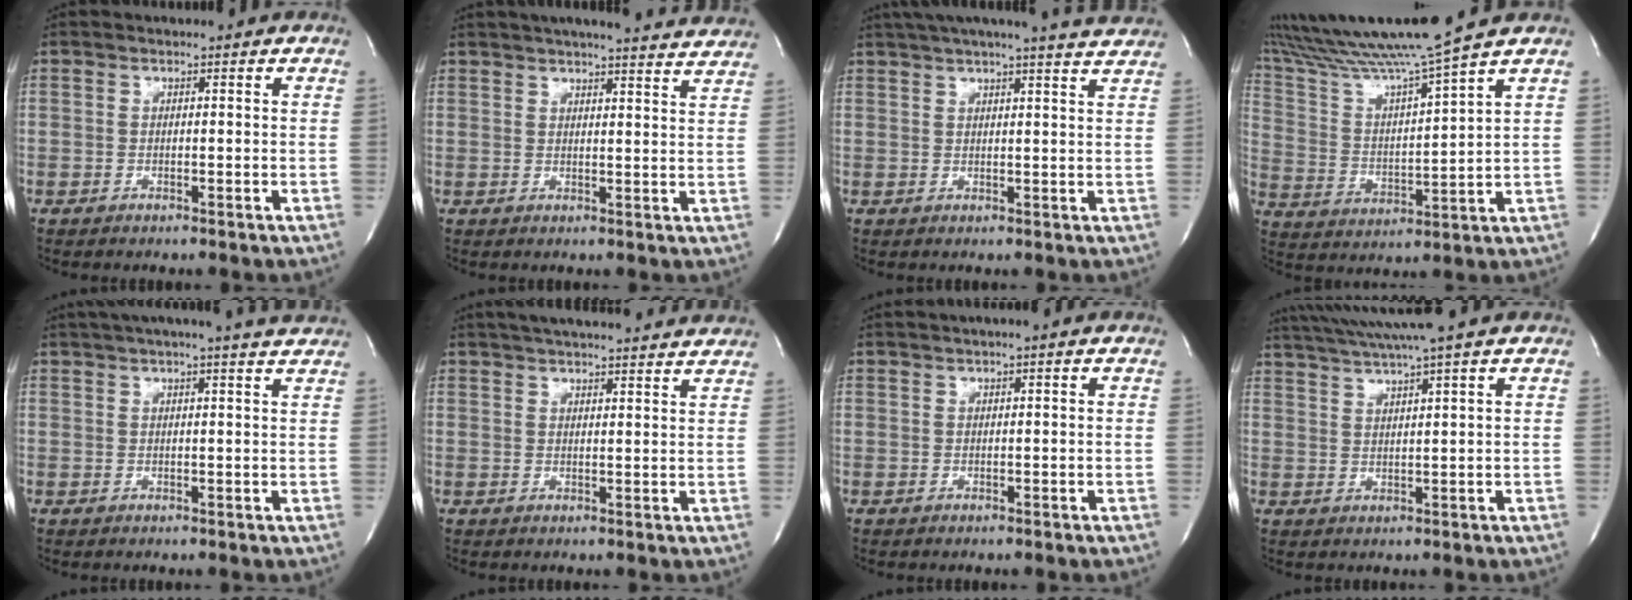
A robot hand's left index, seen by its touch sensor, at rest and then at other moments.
{"total": 17.7, "force": [16.3, 1.7, 6.7], "torque": [-0.101, 0.003, 0.196]}
{"total": 14.8, "force": [13.4, -0.4, 6.3], "torque": [-0.107, -0.007, 0.165]}
{"total": 15.0, "force": [13.0, -2.8, 6.8], "torque": [-0.130, -0.019, 0.232]}
{"total": 11.1, "force": [9.8, -0.7, 5.2], "torque": [-0.089, 0.004, 0.113]}
{"total": 18.0, "force": [16.5, 1.7, 7.2], "torque": [-0.116, 0.028, 0.215]}
{"total": 2.1, "force": [1.5, -0.4, 1.4], "torque": [-0.026, 0.015, 0.030]}
{"total": 9.3, "force": [7.8, -2.0, 4.6], "torque": [-0.087, 0.017, 0.125]}